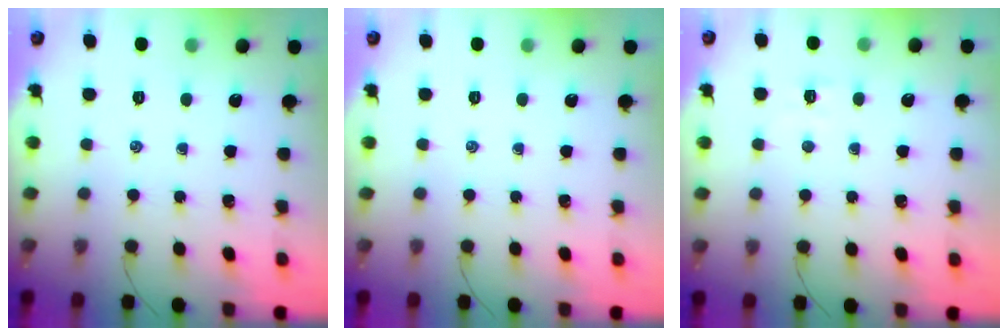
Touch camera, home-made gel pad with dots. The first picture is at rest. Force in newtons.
{"total": 0.0}
{"total": 2.8, "press": 2.7, "slide": 0.8}